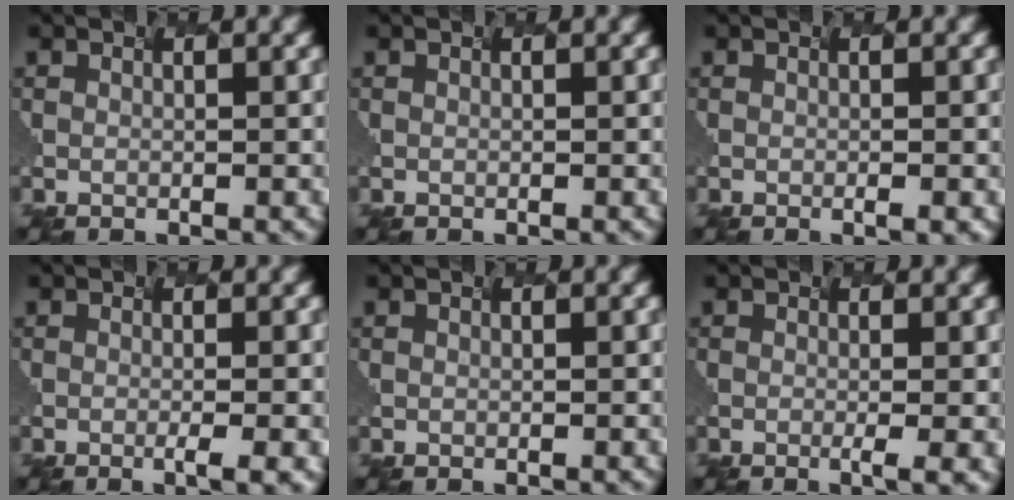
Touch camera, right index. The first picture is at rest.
{"total": 0.0}
{"total": 1.8, "force": [-0.1, 0.6, 1.6], "torque": [-0.007, 0.012, 0.006]}
{"total": 2.4, "force": [-1.0, 0.1, 2.1], "torque": [-0.028, 0.002, -0.002]}
{"total": 0.0}
{"total": 2.0, "force": [-0.9, -0.1, 1.8], "torque": [-0.030, 0.001, 0.004]}